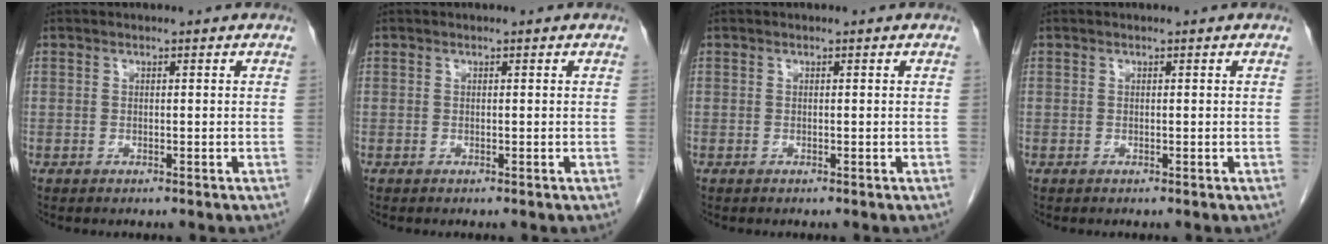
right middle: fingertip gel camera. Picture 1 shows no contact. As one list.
[{"total": 0.0}, {"total": 0.0}, {"total": 0.0}]